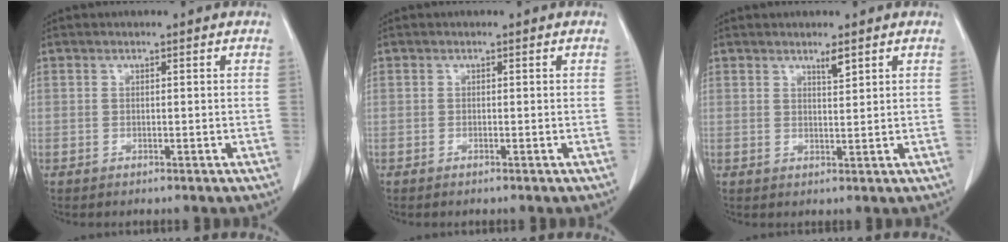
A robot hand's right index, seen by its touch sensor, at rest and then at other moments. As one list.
[{"total": 0.0}, {"total": 1.8, "force": [1.4, 0.1, 1.1], "torque": [-0.022, -0.004, 0.026]}]